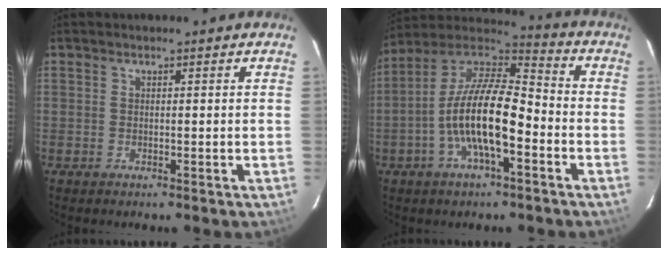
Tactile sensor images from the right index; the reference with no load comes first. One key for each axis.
{"total": 15.7, "fx": -4.8, "fy": 5.2, "fz": 14.0, "tx": -0.269, "ty": 0.001, "tz": -0.099}